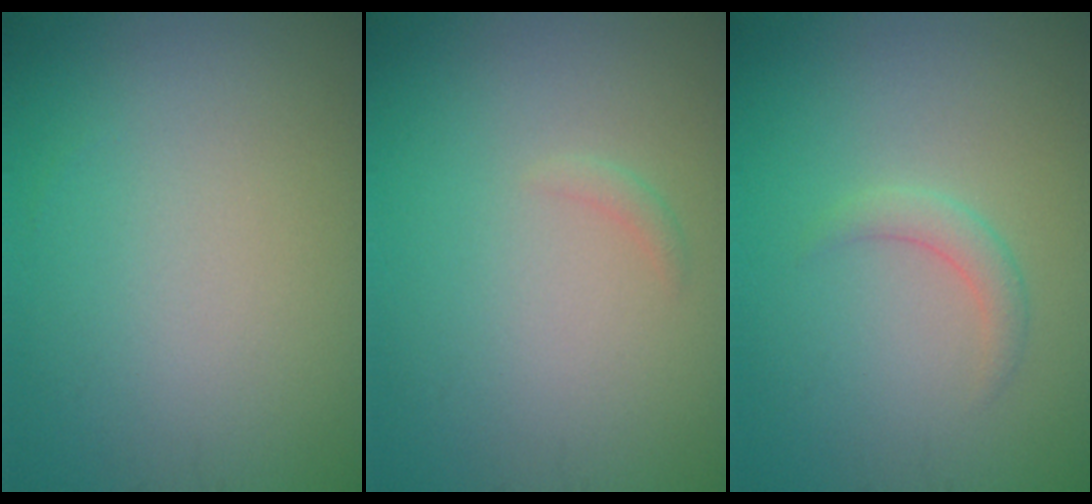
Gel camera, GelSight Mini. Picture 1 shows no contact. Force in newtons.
{"total": 0.6, "press": 0.6, "slide": 0.0}
{"total": 1.5, "press": 1.5, "slide": 0.0}